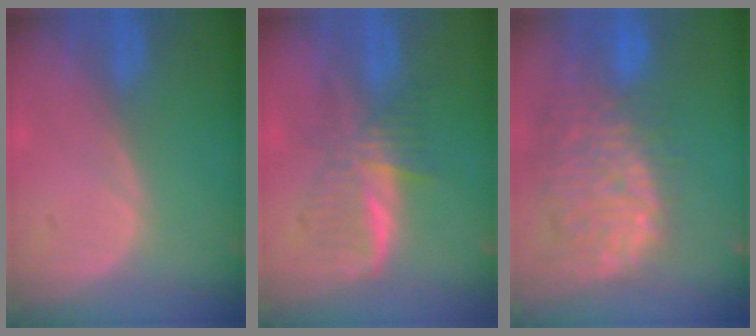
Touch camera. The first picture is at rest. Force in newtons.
{"total": 5.9, "press": 5.9, "slide": 0.8}
{"total": 13.6, "press": 11.4, "slide": 7.4}